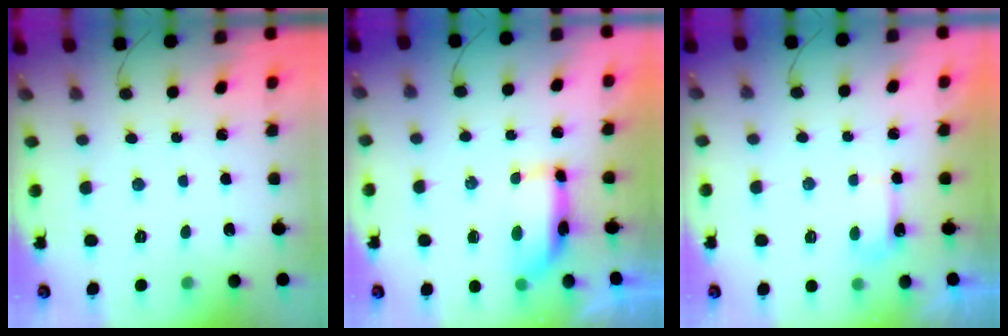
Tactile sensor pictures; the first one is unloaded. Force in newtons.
{"total": 13.7, "press": 8.7, "slide": 10.5}
{"total": 3.3, "press": 3.1, "slide": 1.0}